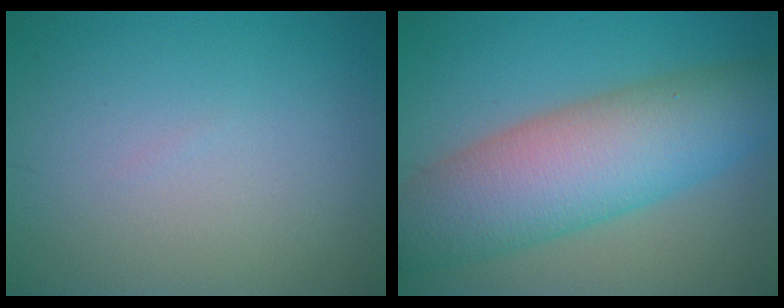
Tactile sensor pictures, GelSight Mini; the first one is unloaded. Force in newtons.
{"total": 9.9, "press": 9.9, "slide": 0.6}